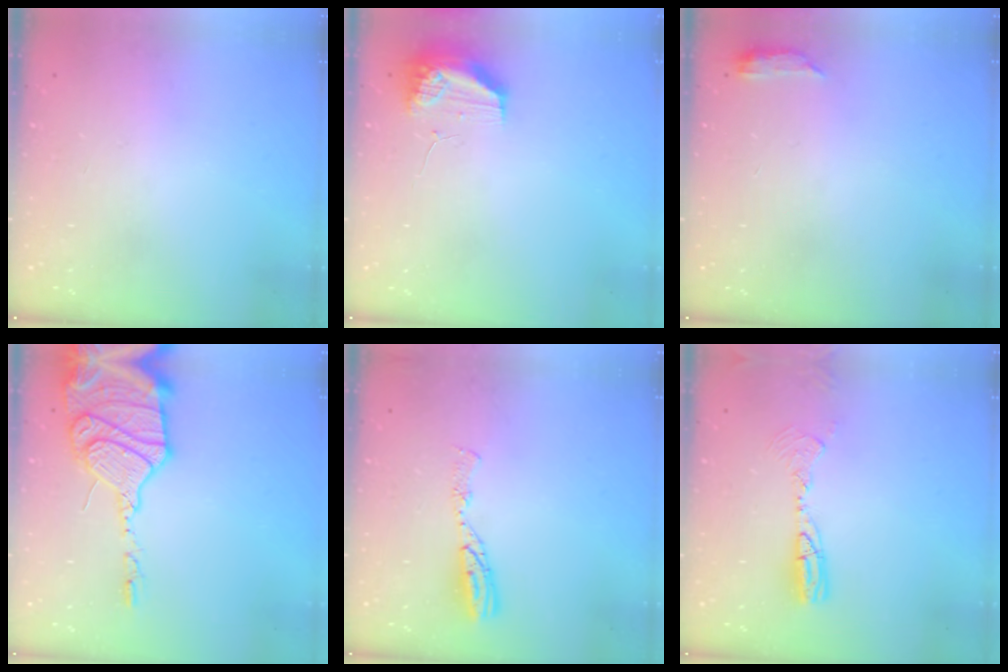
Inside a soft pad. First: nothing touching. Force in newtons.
{"total": 9.7, "press": 9.6, "slide": 1.5}
{"total": 3.5, "press": 3.5, "slide": 0.6}
{"total": 20.5, "press": 19.8, "slide": 5.4}
{"total": 7.8, "press": 7.8, "slide": 0.8}
{"total": 9.2, "press": 9.0, "slide": 2.2}